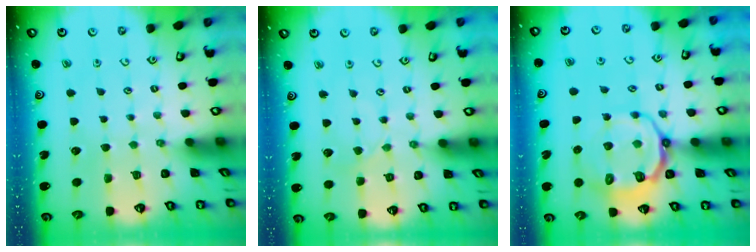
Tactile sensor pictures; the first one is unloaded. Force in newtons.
{"total": 2.3, "press": 2.3, "slide": 0.4}
{"total": 12.1, "press": 11.7, "slide": 3.2}